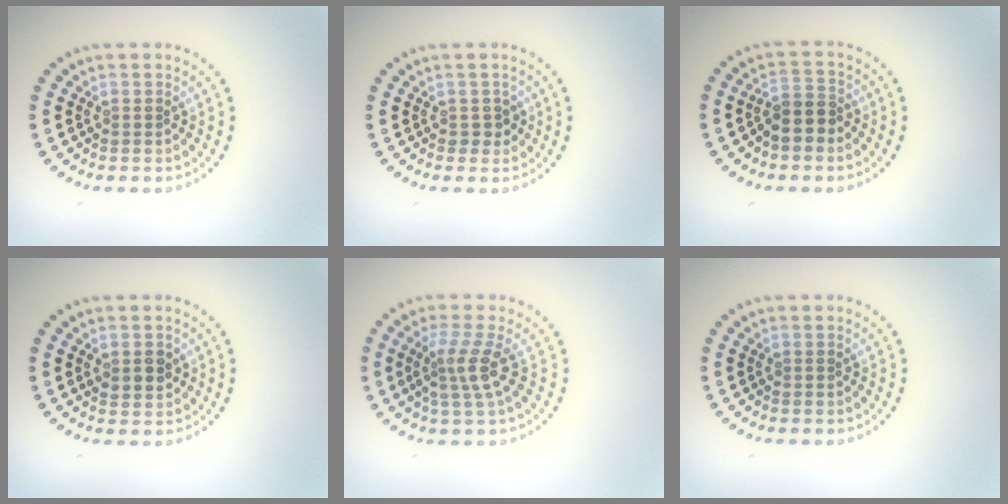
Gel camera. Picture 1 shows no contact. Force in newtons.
{"total": 1.1, "press": 0.9, "slide": 0.6}
{"total": 2.6, "press": 2.3, "slide": 1.3}
{"total": 1.7, "press": 1.7, "slide": 0.3}
{"total": 2.9, "press": 2.2, "slide": 1.9}
{"total": 0.0}